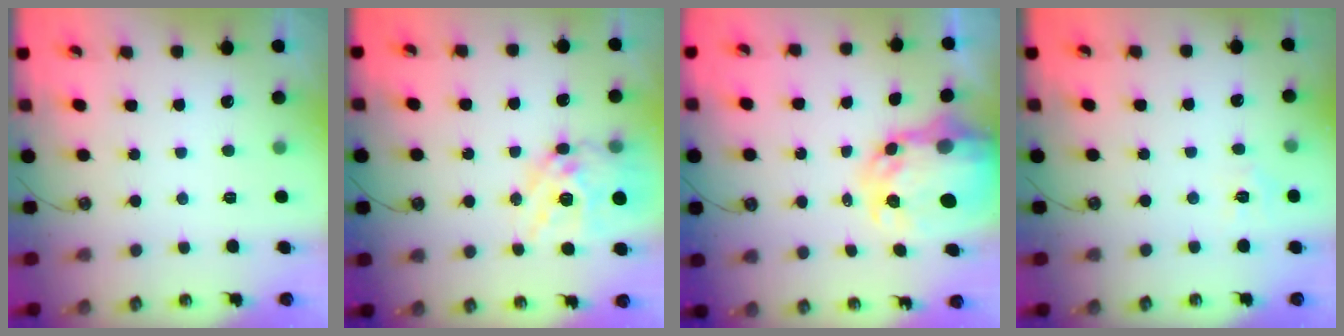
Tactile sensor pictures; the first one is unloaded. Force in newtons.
{"total": 17.1, "press": 17.0, "slide": 1.7}
{"total": 9.7, "press": 9.6, "slide": 0.9}
{"total": 4.3, "press": 4.3, "slide": 0.6}